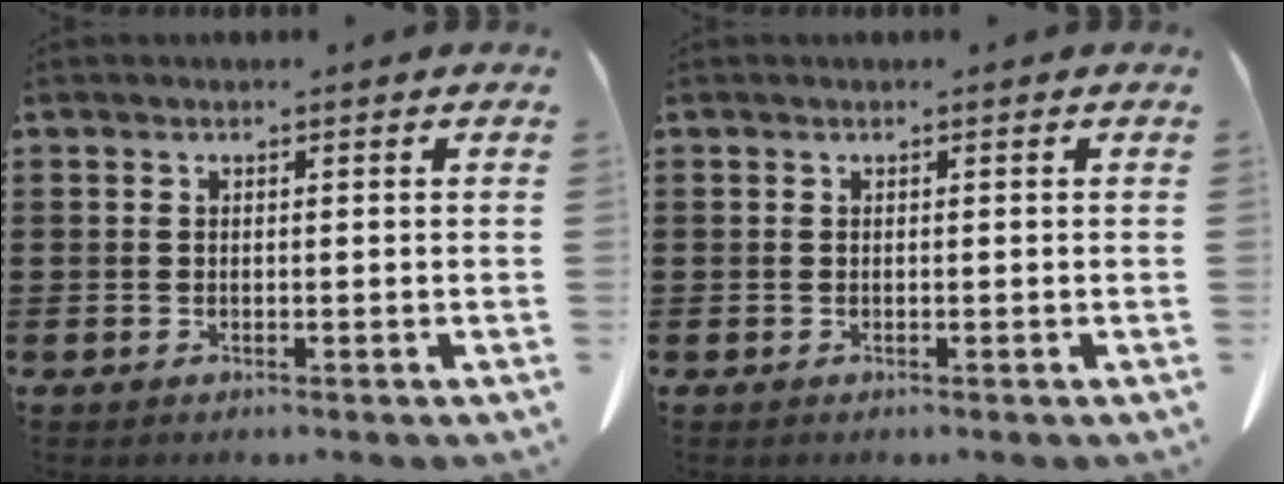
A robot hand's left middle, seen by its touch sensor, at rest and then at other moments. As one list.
[{"total": 0.0}]